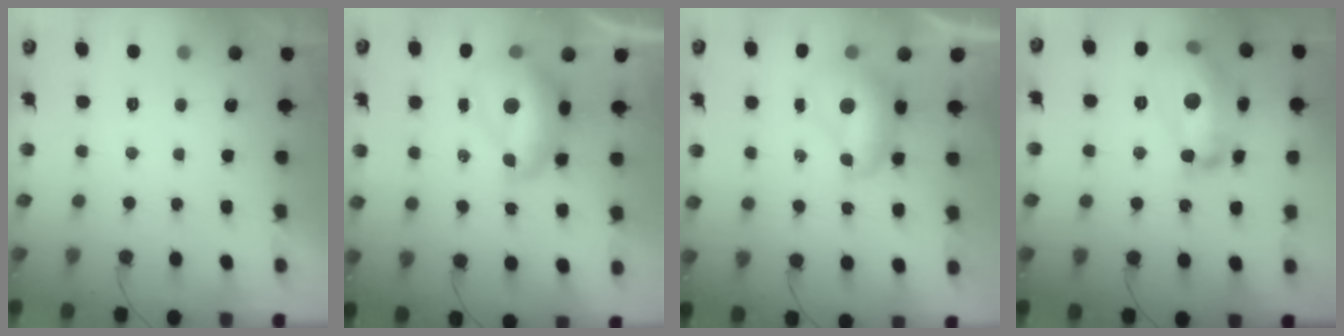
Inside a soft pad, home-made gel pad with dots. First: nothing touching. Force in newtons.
{"total": 12.8, "press": 12.7, "slide": 1.1}
{"total": 8.5, "press": 8.4, "slide": 0.9}
{"total": 20.4, "press": 20.4, "slide": 1.4}